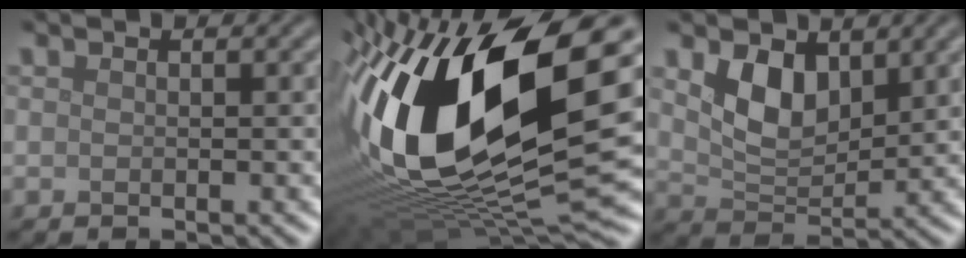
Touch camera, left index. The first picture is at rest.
{"total": 19.6, "force": [2.7, 9.3, 17.0], "torque": [-0.341, -0.018, 0.046]}
{"total": 4.4, "force": [2.1, 2.6, 2.9], "torque": [-0.064, -0.008, 0.041]}